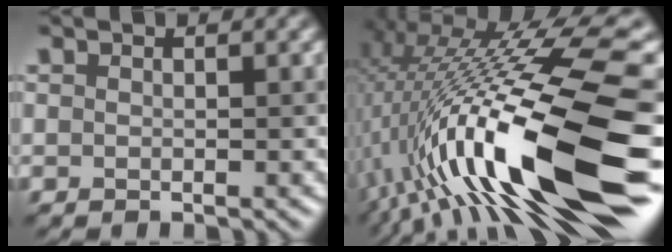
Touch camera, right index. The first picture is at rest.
{"total": 19.2, "force": [-2.3, 4.9, 18.4], "torque": [-0.294, 0.010, -0.046]}